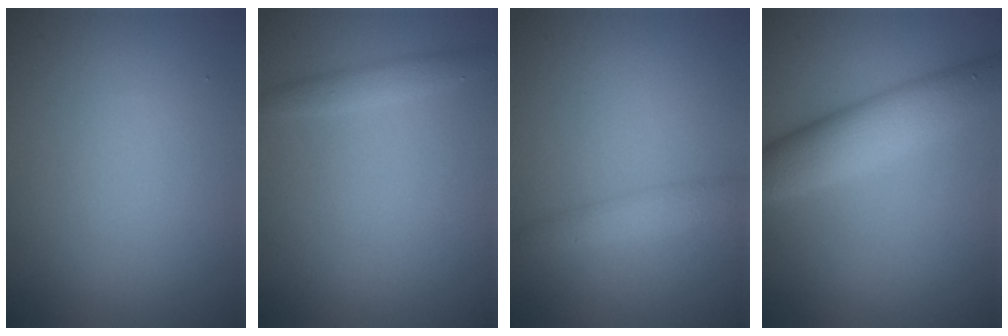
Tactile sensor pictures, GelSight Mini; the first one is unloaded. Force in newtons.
{"total": 1.4, "press": 1.4, "slide": 0.0}
{"total": 1.8, "press": 1.7, "slide": 0.2}
{"total": 5.7, "press": 5.7, "slide": 0.1}